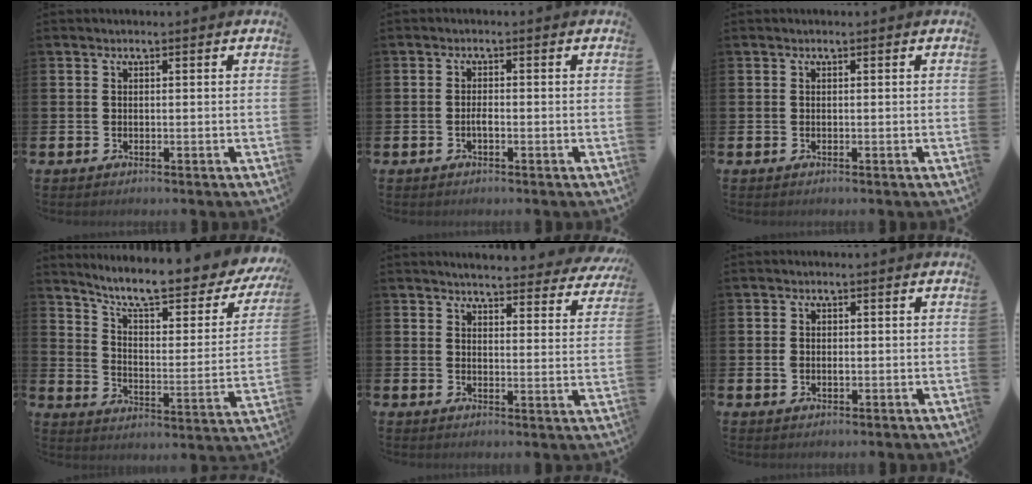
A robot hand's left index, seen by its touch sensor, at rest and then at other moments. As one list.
[{"total": 1.3, "force": [-0.5, 0.4, 1.1], "torque": [-0.020, 0.001, -0.011]}, {"total": 0.0}, {"total": 9.3, "force": [7.8, 1.8, 4.7], "torque": [-0.112, -0.058, 0.125]}, {"total": 4.4, "force": [4.4, 0.4, 0.6], "torque": [-0.020, -0.033, 0.076]}, {"total": 1.3, "force": [0.0, 1.0, 0.9], "torque": [-0.009, 0.006, -0.005]}]